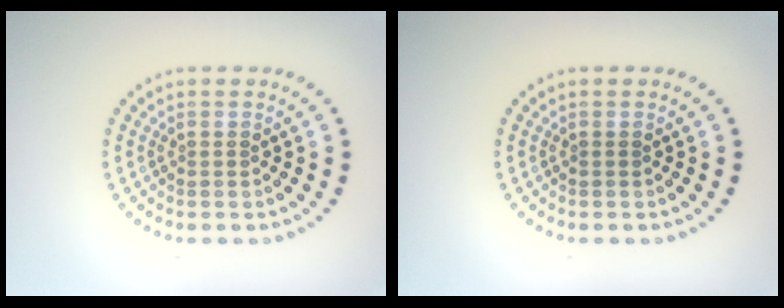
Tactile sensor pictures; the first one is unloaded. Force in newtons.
{"total": 0.0}